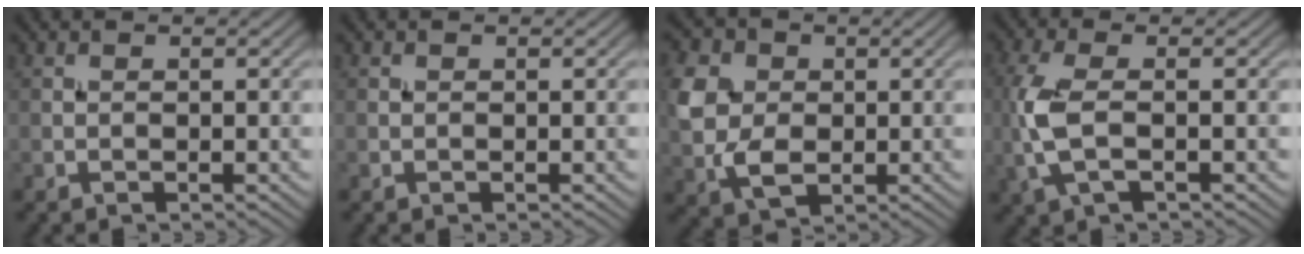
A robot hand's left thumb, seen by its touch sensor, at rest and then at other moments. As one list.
[{"total": 0.0}, {"total": 7.3, "force": [0.4, 5.7, 4.5], "torque": [-0.123, -0.001, 0.001]}, {"total": 5.8, "force": [-0.8, 2.3, 5.3], "torque": [-0.140, -0.001, -0.019]}]